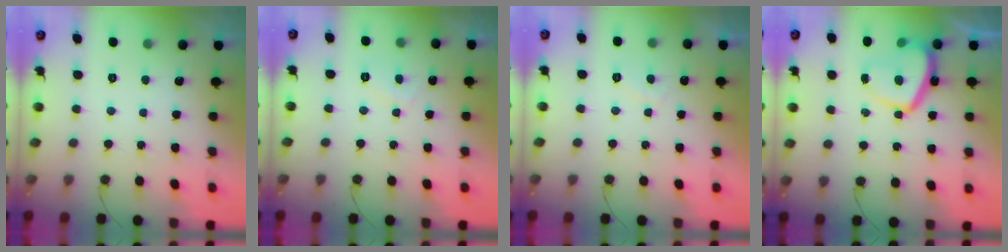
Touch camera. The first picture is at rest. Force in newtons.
{"total": 2.2, "press": 2.0, "slide": 0.8}
{"total": 1.9, "press": 1.7, "slide": 0.8}
{"total": 11.0, "press": 10.9, "slide": 1.1}